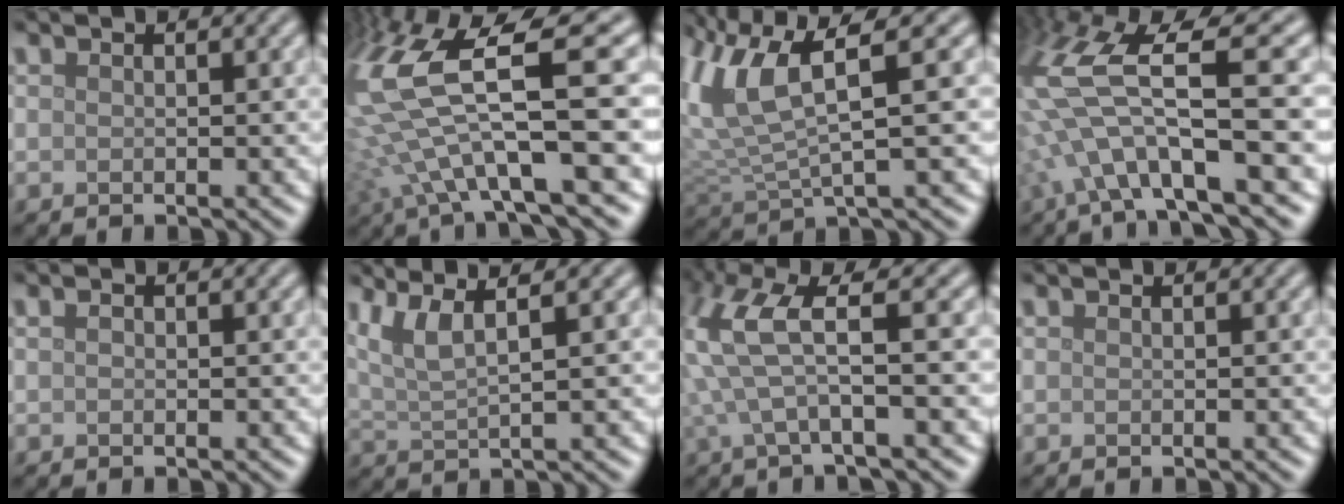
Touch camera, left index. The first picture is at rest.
{"total": 11.5, "force": [0.0, 3.7, 10.9], "torque": [-0.235, 0.005, 0.008]}
{"total": 6.9, "force": [2.8, 2.0, 5.9], "torque": [-0.142, 0.006, 0.056]}
{"total": 11.6, "force": [-0.8, 3.5, 11.0], "torque": [-0.231, 0.012, -0.011]}
{"total": 0.5, "force": [0.1, 0.4, 0.3], "torque": [-0.007, 0.000, 0.001]}
{"total": 4.4, "force": [2.3, 1.2, 3.5], "torque": [-0.068, 0.011, 0.046]}
{"total": 6.0, "force": [1.6, 1.2, 5.7], "torque": [-0.134, 0.010, 0.032]}
{"total": 0.0}